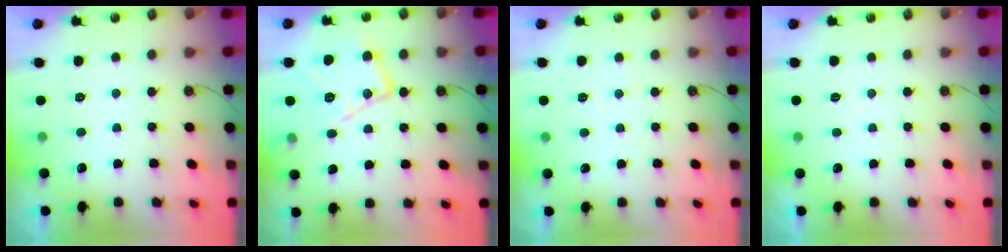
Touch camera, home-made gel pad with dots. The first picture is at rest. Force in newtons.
{"total": 18.5, "press": 18.4, "slide": 1.8}
{"total": 2.1, "press": 2.1, "slide": 0.4}
{"total": 2.3, "press": 2.2, "slide": 0.4}